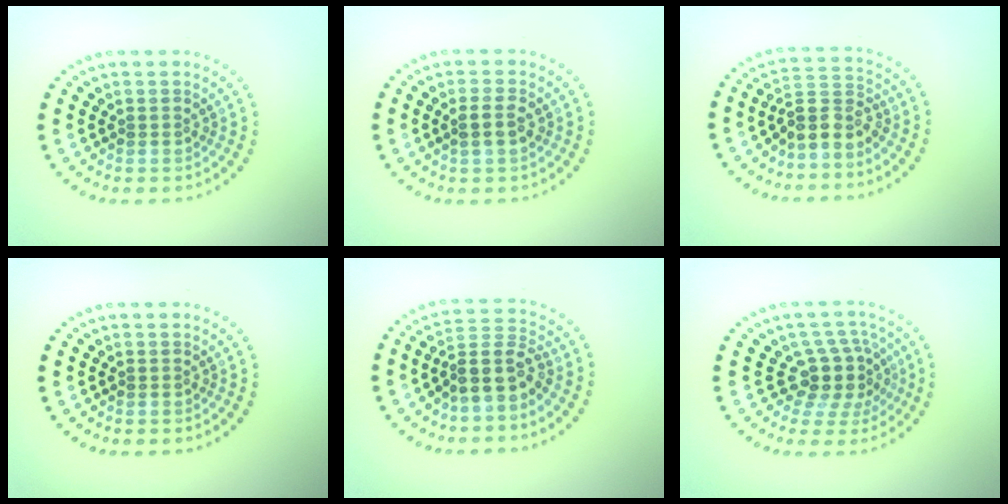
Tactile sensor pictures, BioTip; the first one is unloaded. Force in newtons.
{"total": 1.5, "press": 1.5, "slide": 0.2}
{"total": 3.2, "press": 2.6, "slide": 1.8}
{"total": 0.0}
{"total": 3.7, "press": 3.0, "slide": 2.2}
{"total": 3.8, "press": 2.8, "slide": 2.6}